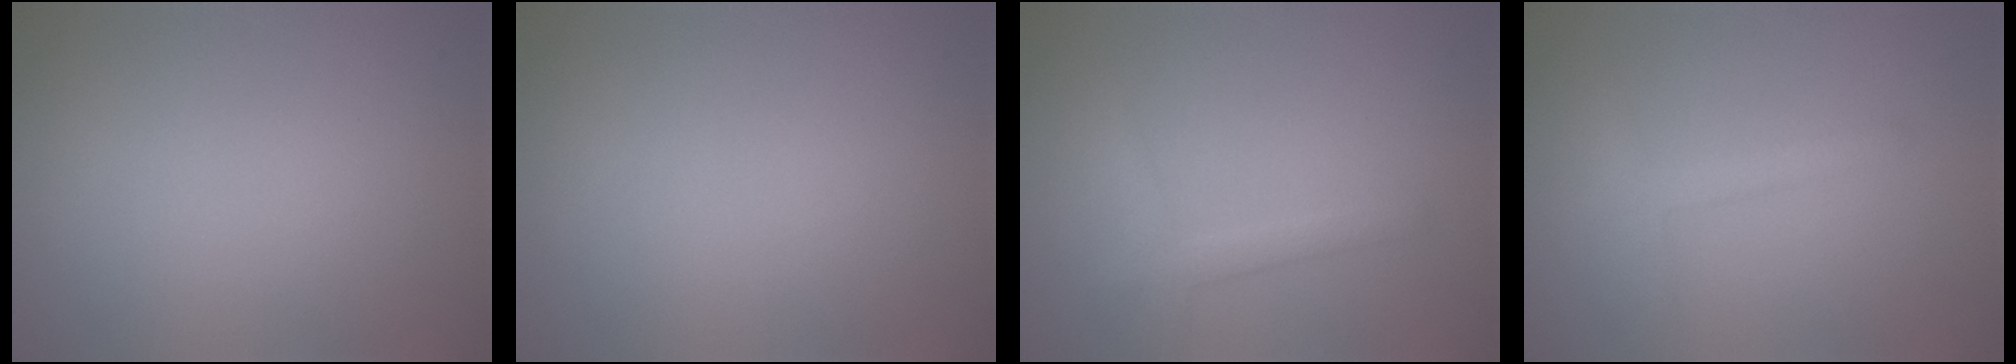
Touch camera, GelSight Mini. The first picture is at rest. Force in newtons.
{"total": 0.0}
{"total": 1.8, "press": 1.7, "slide": 0.1}
{"total": 1.8, "press": 1.8, "slide": 0.1}